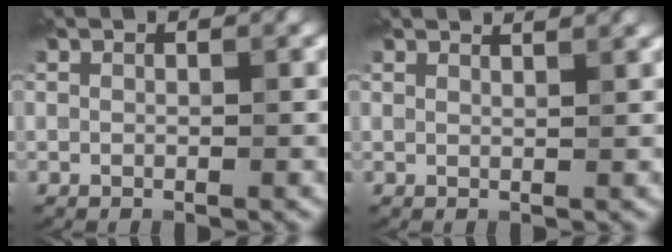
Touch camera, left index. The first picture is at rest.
{"total": 2.3, "force": [2.1, 0.5, 0.7], "torque": [-0.004, 0.008, 0.016]}